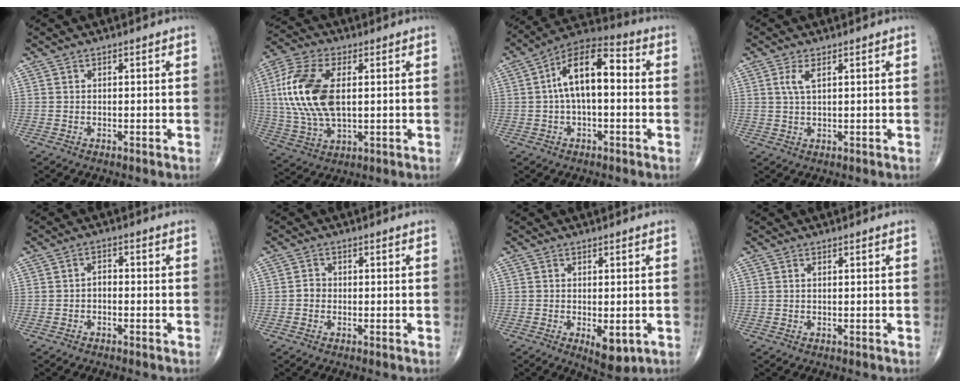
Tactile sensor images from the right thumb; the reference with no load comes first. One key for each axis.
{"total": 17.0, "fx": 2.2, "fy": 9.0, "fz": 14.3, "tx": -0.312, "ty": 0.001, "tz": 0.042}
{"total": 12.6, "fx": 0.8, "fy": 6.0, "fz": 11.1, "tx": -0.183, "ty": 0.042, "tz": 0.001}
{"total": 2.9, "fx": 1.1, "fy": 1.1, "fz": 2.5, "tx": -0.057, "ty": 0.003, "tz": 0.029}
{"total": 1.9, "fx": -0.8, "fy": 1.2, "fz": 1.2, "tx": -0.010, "ty": 0.014, "tz": -0.020}
{"total": 1.7, "fx": -0.5, "fy": 1.4, "fz": 0.7, "tx": -0.003, "ty": 0.006, "tz": -0.012}
{"total": 5.6, "fx": -1.7, "fy": 2.5, "fz": 4.7, "tx": -0.063, "ty": -0.008, "tz": -0.017}
{"total": 0.0}